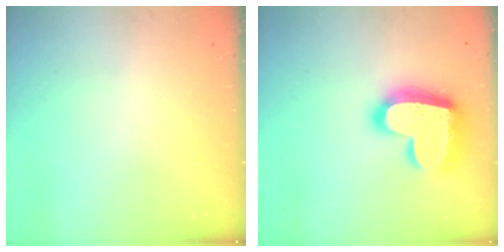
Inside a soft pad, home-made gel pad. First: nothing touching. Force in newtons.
{"total": 20.8, "press": 20.7, "slide": 1.5}